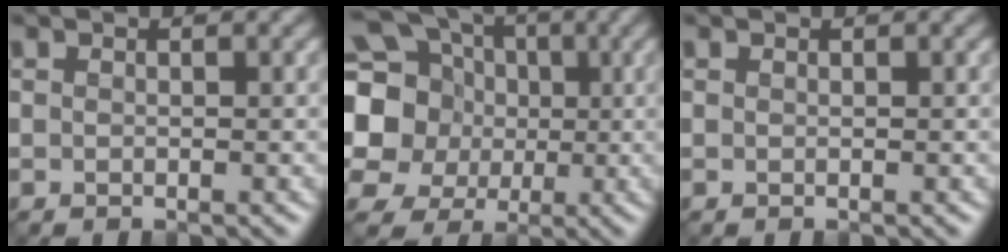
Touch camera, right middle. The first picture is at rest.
{"total": 17.8, "force": [2.7, 16.3, 6.7], "torque": [-0.192, 0.026, -0.001]}
{"total": 0.0}